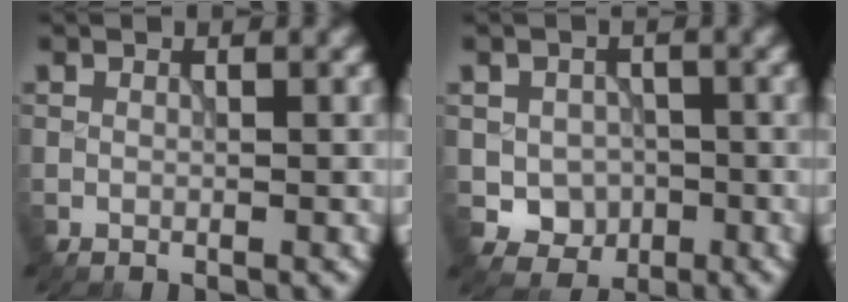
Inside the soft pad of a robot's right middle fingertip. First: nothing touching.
{"total": 3.4, "force": [-0.8, 3.0, 1.4], "torque": [-0.020, -0.009, -0.013]}